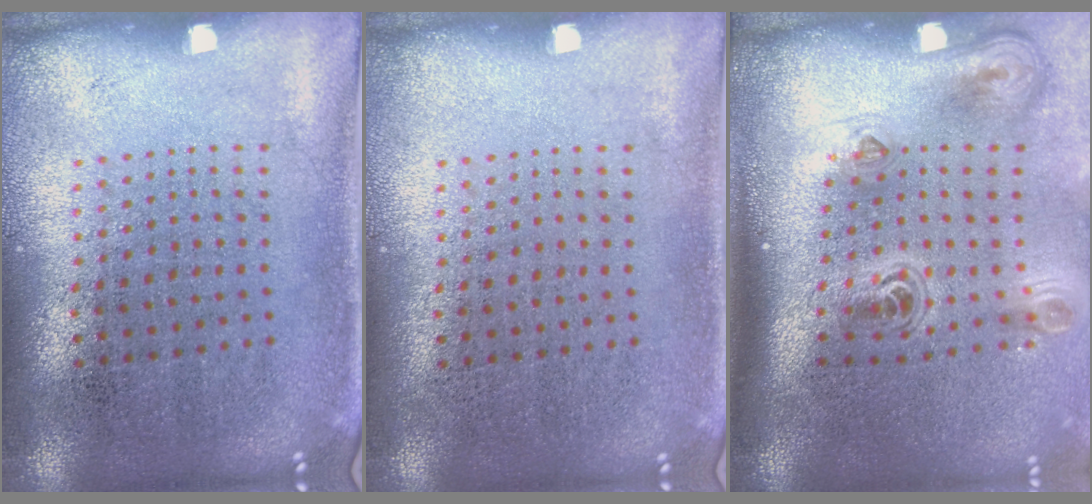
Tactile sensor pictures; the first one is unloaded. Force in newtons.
{"total": 0.0}
{"total": 2.3, "press": 1.5, "slide": 1.7}